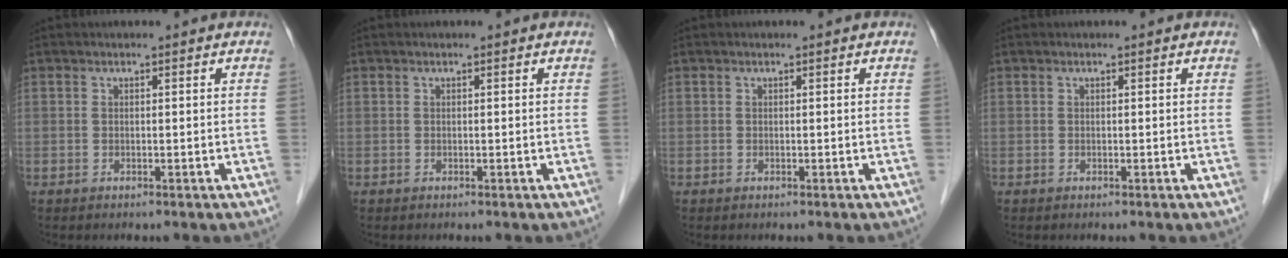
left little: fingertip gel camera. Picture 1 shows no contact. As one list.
[{"total": 0.0}, {"total": 0.0}, {"total": 0.0}]